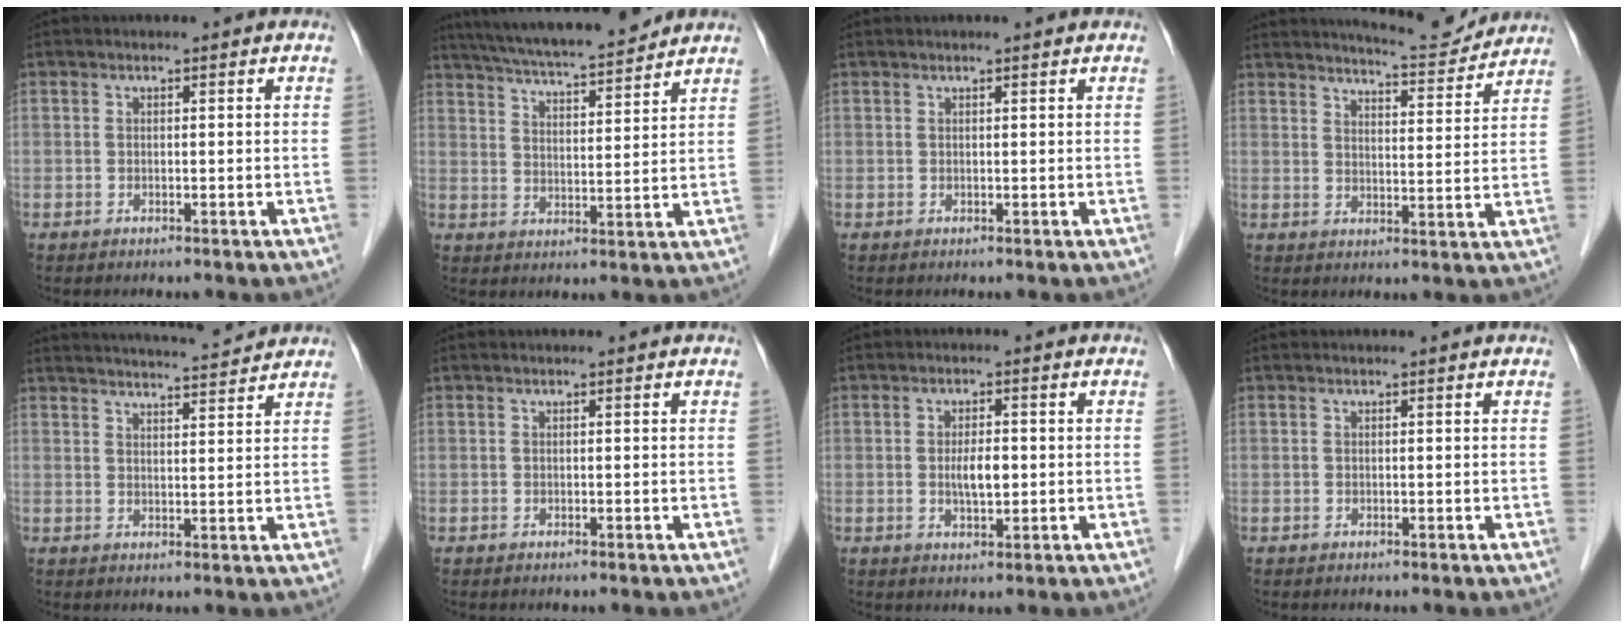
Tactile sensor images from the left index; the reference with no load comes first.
{"total": 14.3, "force": [12.9, 1.2, 6.1], "torque": [-0.109, 0.016, 0.205]}
{"total": 0.8, "force": [0.7, 0.0, 0.4], "torque": [-0.008, 0.009, 0.013]}
{"total": 9.0, "force": [8.8, 0.6, 1.5], "torque": [-0.029, -0.004, 0.120]}
{"total": 10.5, "force": [10.2, 0.2, 2.8], "torque": [-0.046, 0.010, 0.138]}
{"total": 0.0}
{"total": 4.2, "force": [-0.3, 1.2, 4.0], "torque": [-0.078, -0.002, -0.004]}
{"total": 0.0}